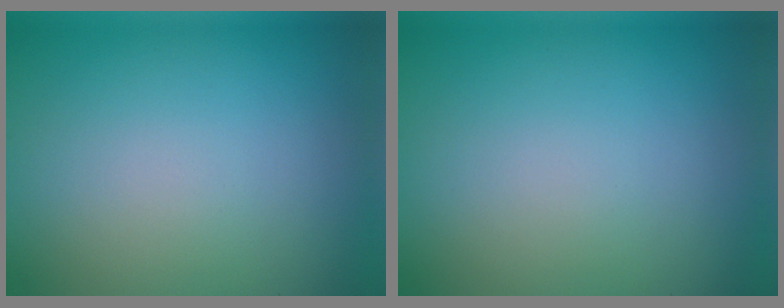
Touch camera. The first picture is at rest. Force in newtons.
{"total": 0.0}